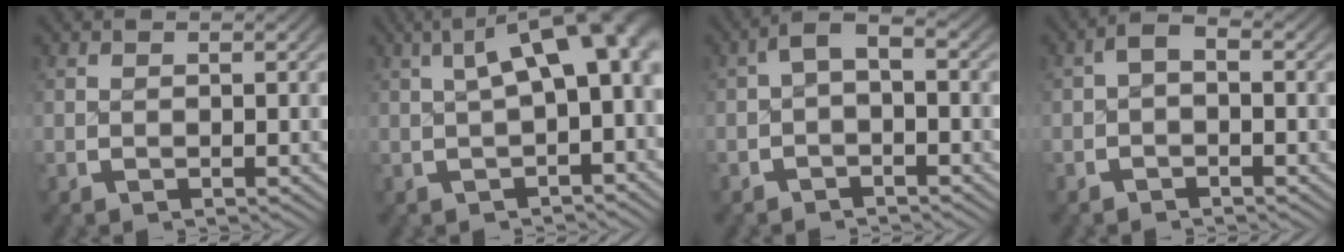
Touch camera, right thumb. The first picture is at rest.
{"total": 9.5, "force": [2.2, 4.6, 8.0], "torque": [-0.095, 0.025, 0.030]}
{"total": 2.9, "force": [-0.1, 1.7, 2.3], "torque": [-0.039, 0.006, -0.006]}
{"total": 2.1, "force": [-0.1, 1.4, 1.6], "torque": [-0.028, 0.006, -0.006]}